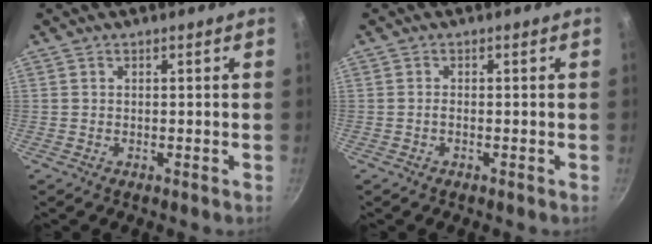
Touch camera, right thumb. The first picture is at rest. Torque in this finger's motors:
{"motor_torque": [-0.33, -0.07, 0.34, -0.30, 0.00]}